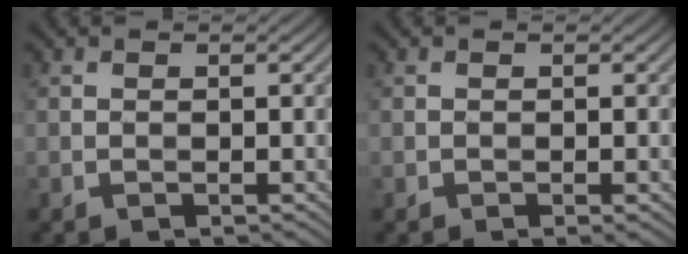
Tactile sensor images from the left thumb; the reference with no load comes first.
{"total": 0.0}